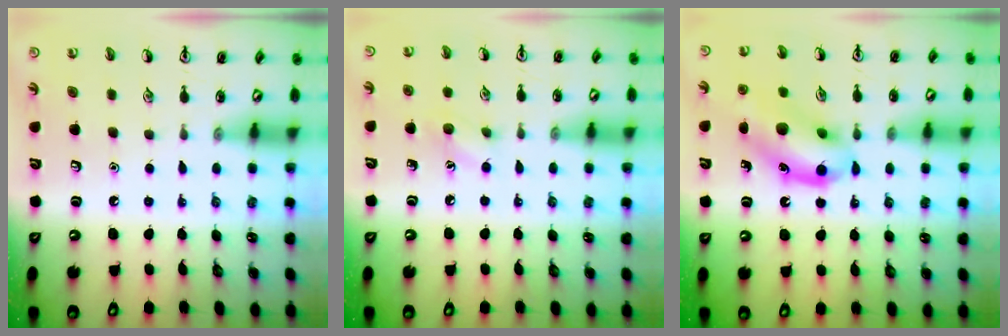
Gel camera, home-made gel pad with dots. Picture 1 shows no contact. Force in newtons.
{"total": 7.1, "press": 6.9, "slide": 1.8}
{"total": 13.0, "press": 12.9, "slide": 1.9}